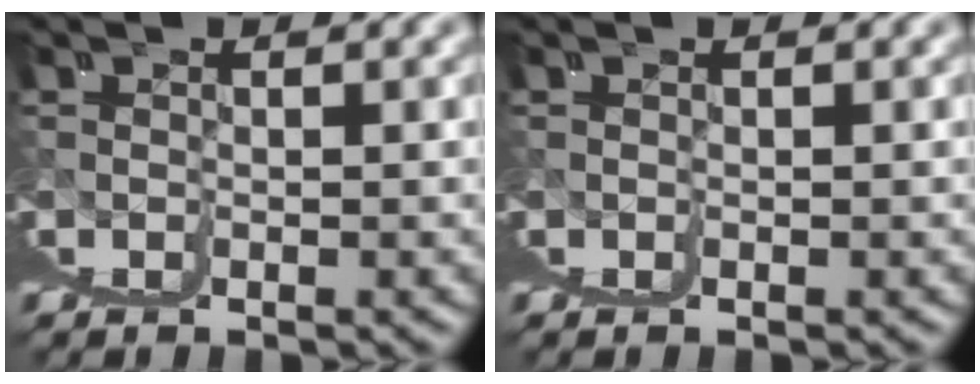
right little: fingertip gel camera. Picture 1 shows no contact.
{"total": 0.0}